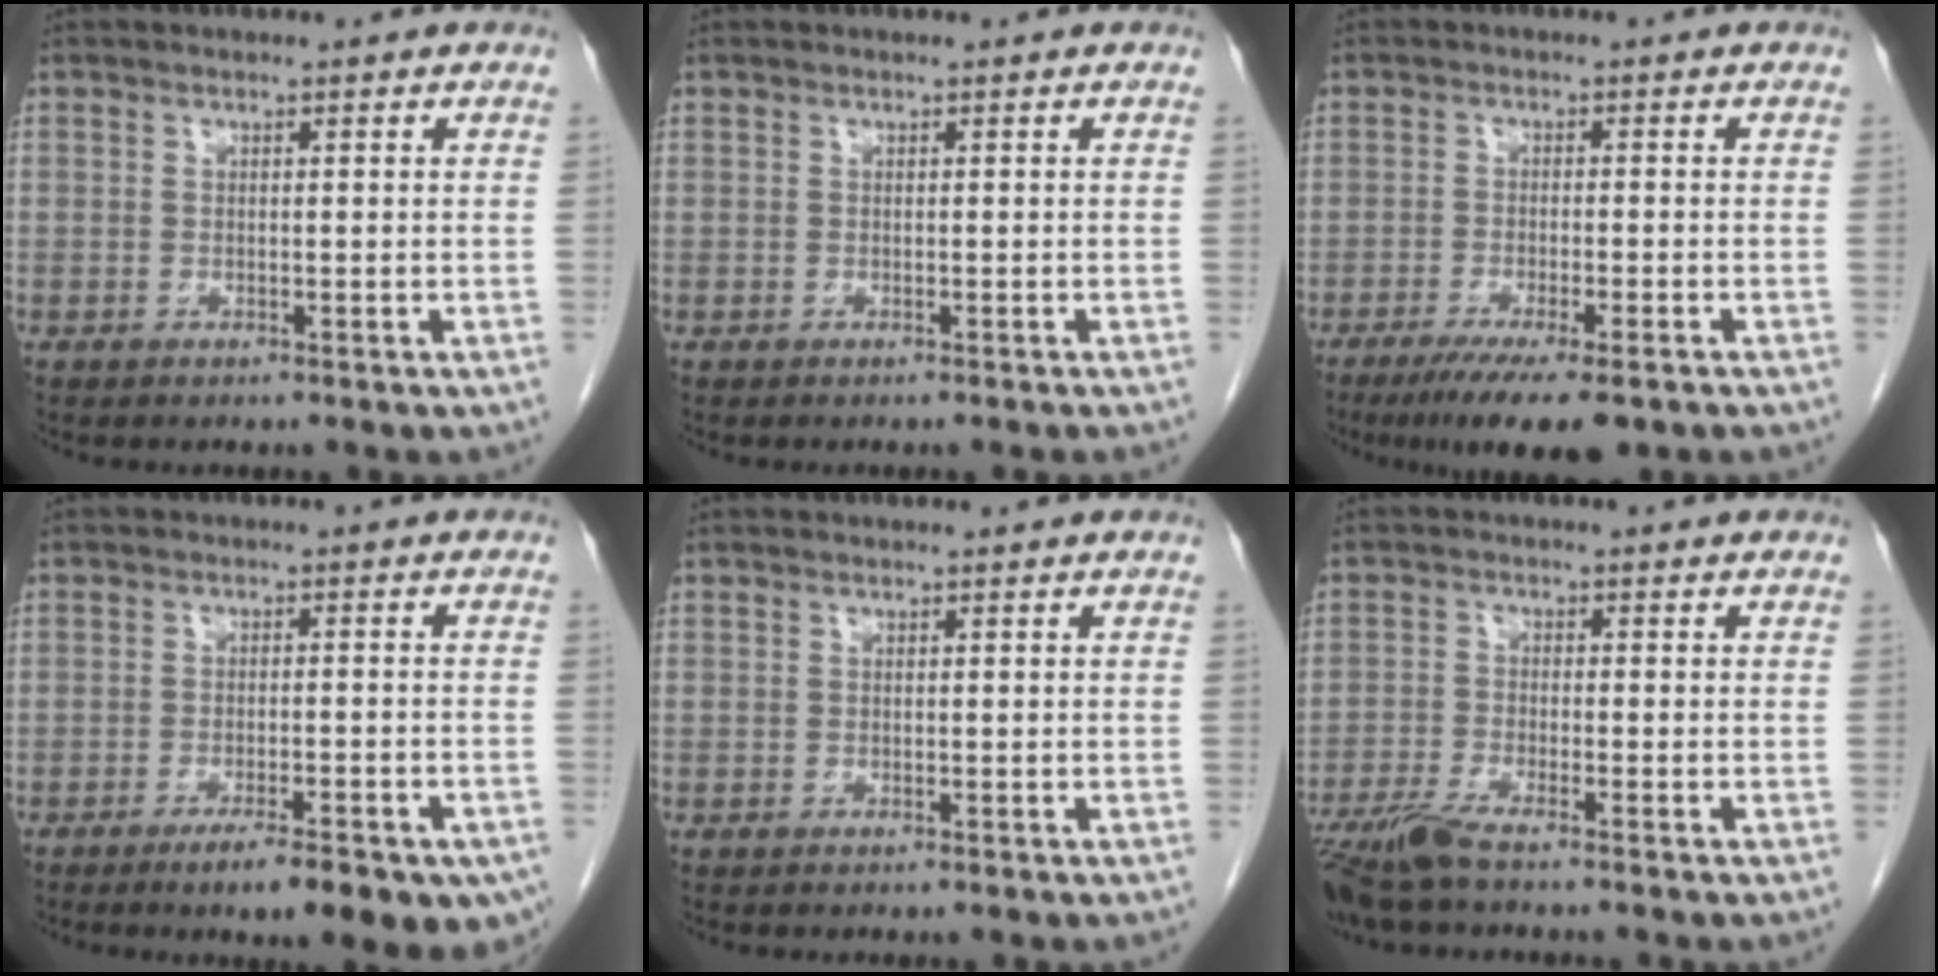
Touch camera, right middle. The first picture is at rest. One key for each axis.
{"total": 1.2, "fx": -1.1, "fy": -0.2, "fz": 0.5, "tx": -0.002, "ty": 0.003, "tz": -0.015}
{"total": 9.6, "fx": -6.8, "fy": 1.4, "fz": 6.7, "tx": -0.099, "ty": -0.021, "tz": -0.102}
{"total": 12.2, "fx": -8.3, "fy": 2.5, "fz": 8.5, "tx": -0.061, "ty": -0.002, "tz": -0.112}
{"total": 0.0}
{"total": 5.4, "fx": -4.5, "fy": -0.2, "fz": 3.1, "tx": -0.062, "ty": -0.019, "tz": -0.088}